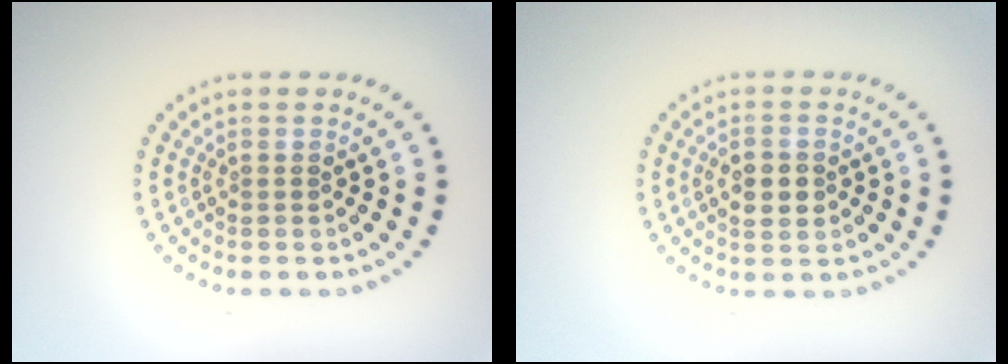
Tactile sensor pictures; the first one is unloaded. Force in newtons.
{"total": 2.6, "press": 2.6, "slide": 0.1}